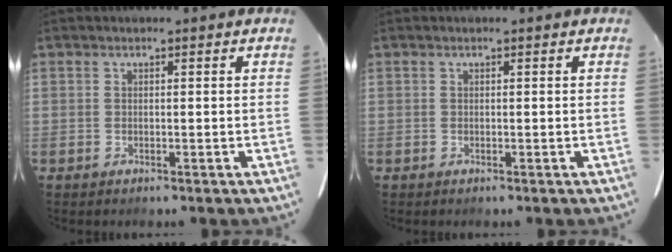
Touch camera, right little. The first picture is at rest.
{"total": 0.0}